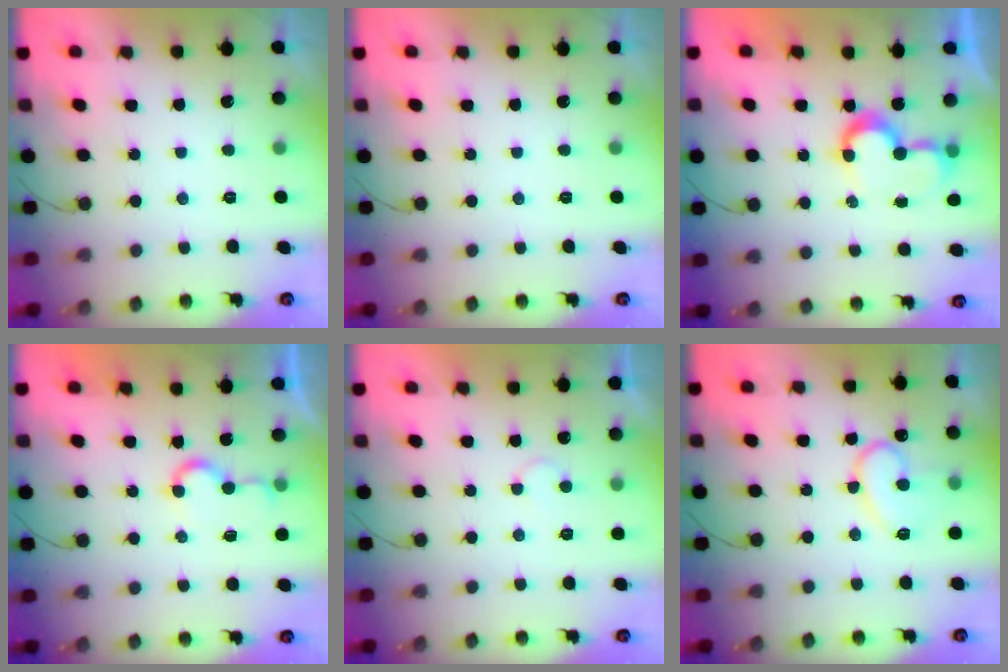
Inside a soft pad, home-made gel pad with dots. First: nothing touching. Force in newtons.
{"total": 0.0}
{"total": 9.7, "press": 9.7, "slide": 0.7}
{"total": 5.1, "press": 5.1, "slide": 0.4}
{"total": 3.5, "press": 3.5, "slide": 0.3}
{"total": 14.1, "press": 14.1, "slide": 1.3}